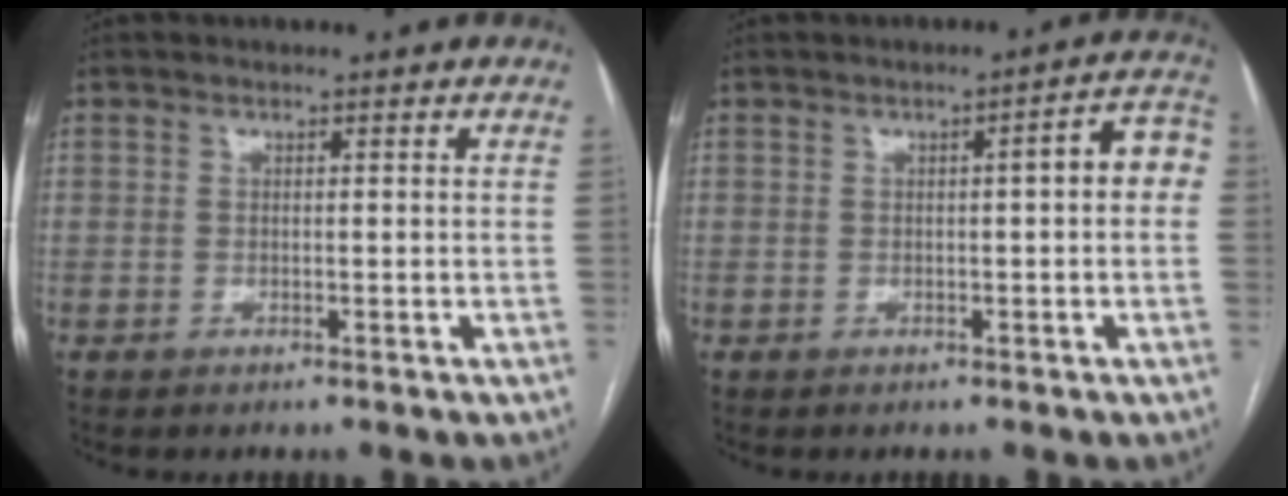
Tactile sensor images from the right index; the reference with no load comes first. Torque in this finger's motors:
{"motor_torque": [0.44, 0.24, 0.11, 0.04]}